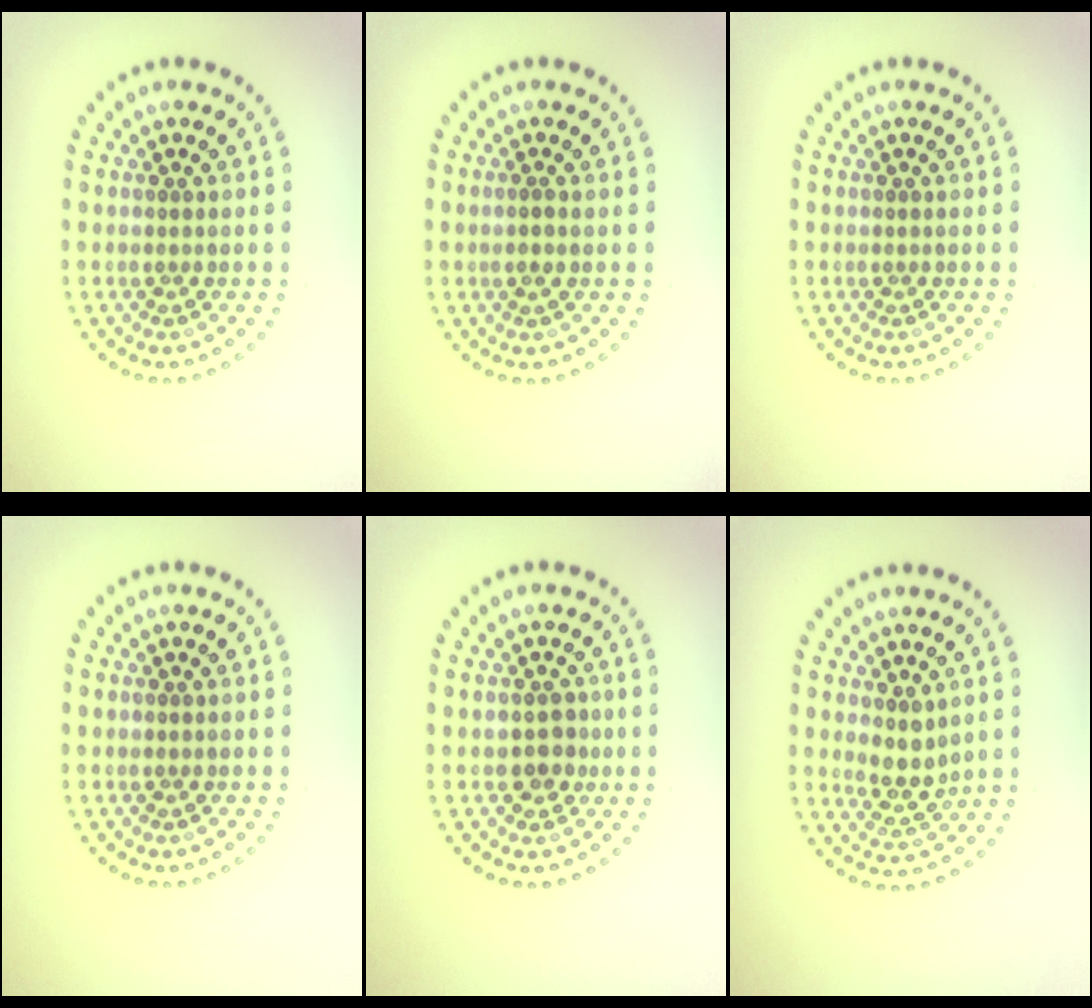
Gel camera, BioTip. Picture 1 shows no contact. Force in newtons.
{"total": 0.5, "press": 0.3, "slide": 0.4}
{"total": 0.0}
{"total": 0.0}
{"total": 1.9, "press": 1.7, "slide": 0.9}
{"total": 2.4, "press": 2.0, "slide": 1.3}